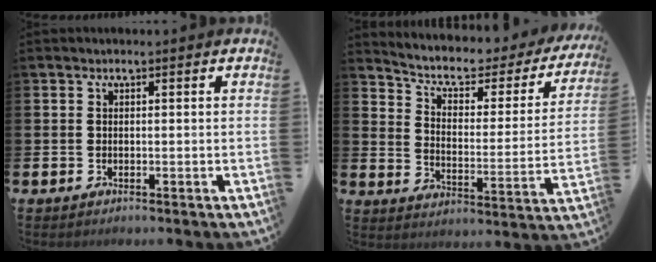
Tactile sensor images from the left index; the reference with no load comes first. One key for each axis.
{"total": 6.1, "fx": 4.9, "fy": 2.4, "fz": 2.7, "tx": -0.078, "ty": -0.037, "tz": 0.075}